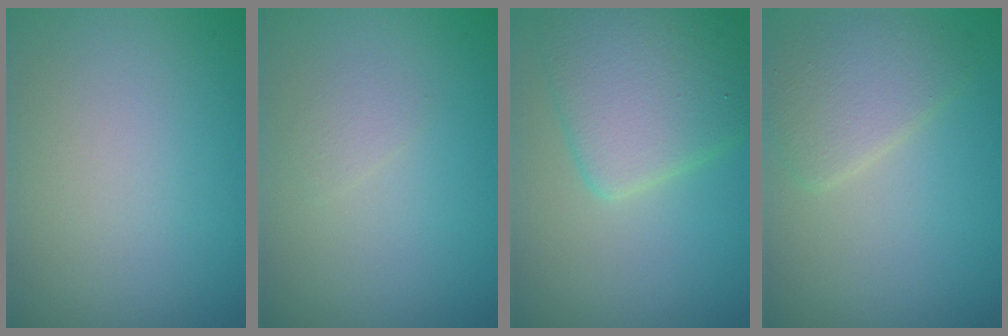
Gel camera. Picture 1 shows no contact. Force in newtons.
{"total": 0.8, "press": 0.8, "slide": 0.0}
{"total": 5.9, "press": 5.9, "slide": 0.2}
{"total": 3.1, "press": 3.1, "slide": 0.2}